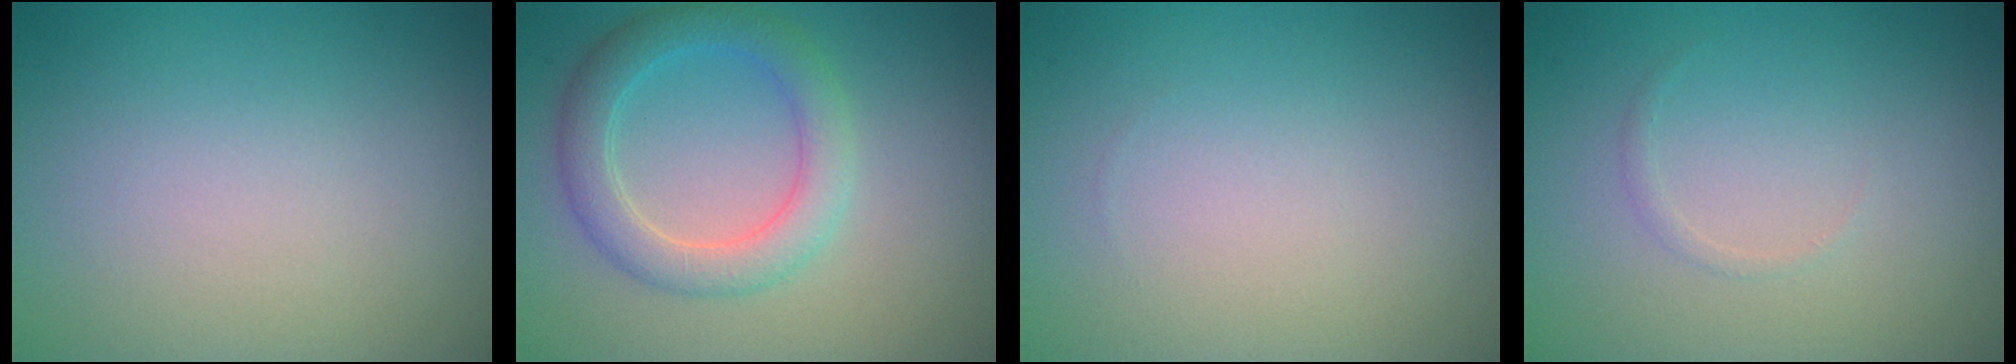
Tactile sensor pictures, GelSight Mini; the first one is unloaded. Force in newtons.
{"total": 3.9, "press": 3.9, "slide": 0.3}
{"total": 0.0}
{"total": 0.5, "press": 0.5, "slide": 0.1}